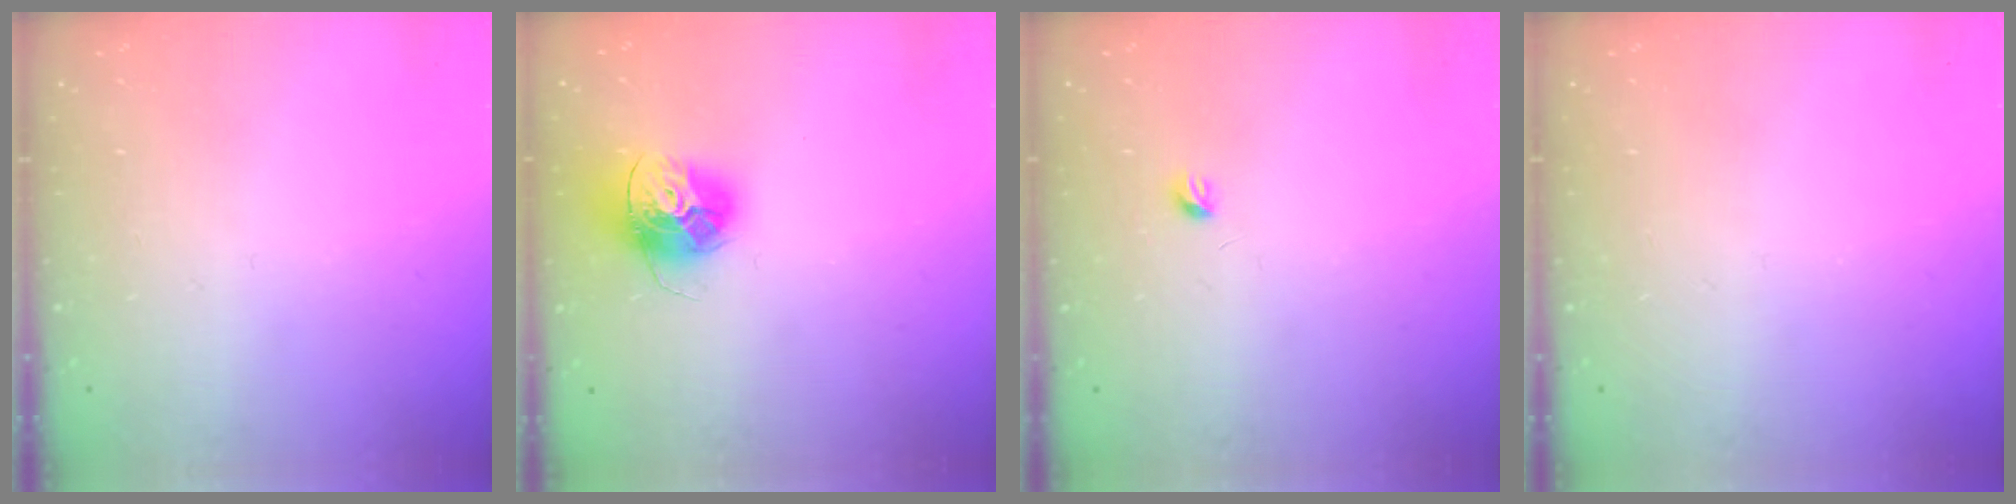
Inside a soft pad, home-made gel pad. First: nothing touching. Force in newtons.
{"total": 15.0, "press": 14.9, "slide": 1.3}
{"total": 3.2, "press": 3.1, "slide": 0.5}
{"total": 0.0}